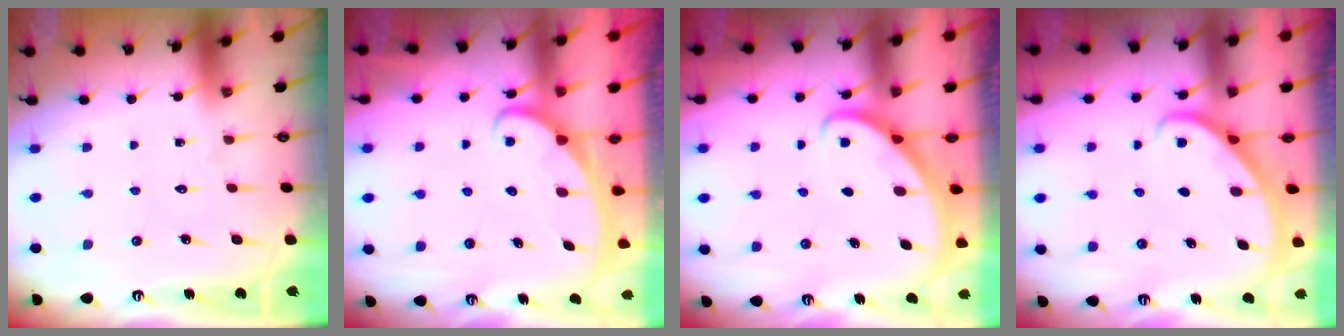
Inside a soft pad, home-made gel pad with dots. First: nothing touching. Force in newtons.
{"total": 2.6, "press": 2.6, "slide": 0.3}
{"total": 2.7, "press": 2.7, "slide": 0.2}
{"total": 2.3, "press": 2.3, "slide": 0.2}